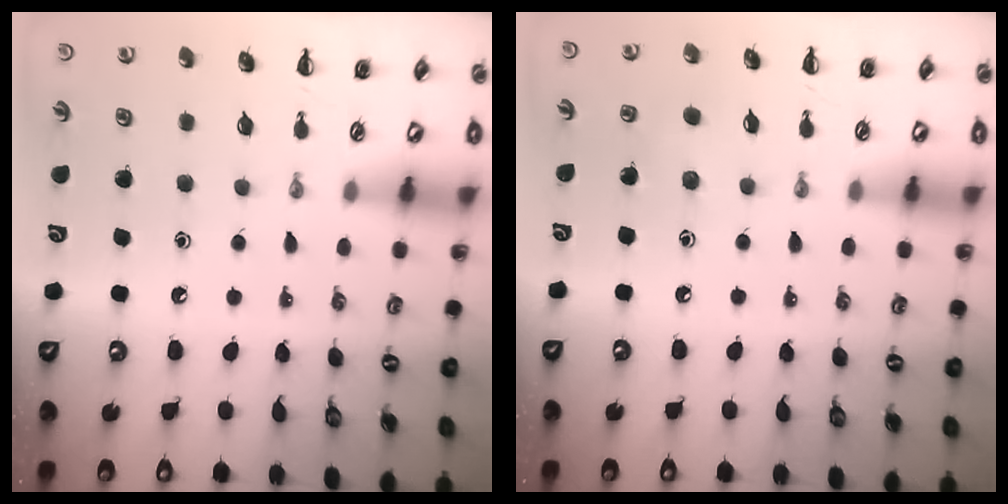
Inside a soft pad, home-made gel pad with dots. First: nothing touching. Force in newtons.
{"total": 4.8, "press": 4.7, "slide": 1.2}